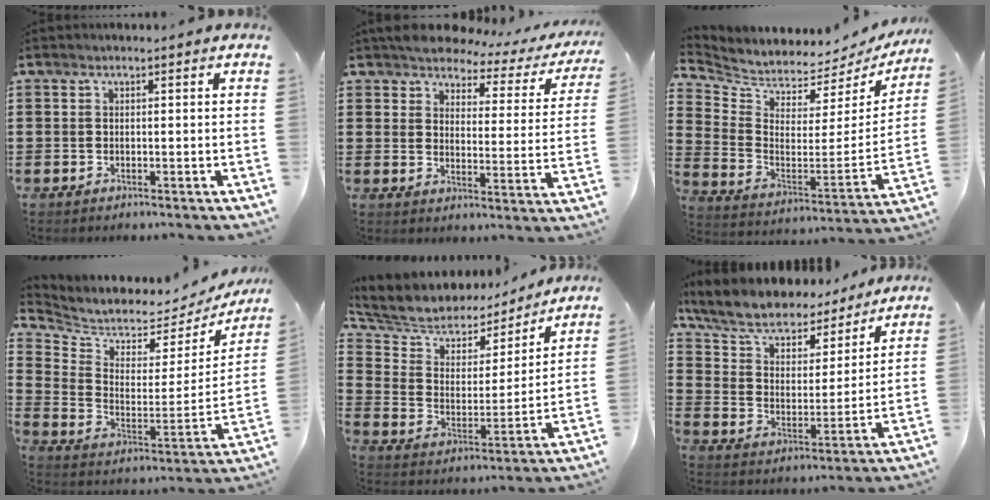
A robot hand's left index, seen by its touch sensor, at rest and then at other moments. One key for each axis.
{"total": 4.2, "fx": 4.1, "fy": 0.9, "fz": 0.7, "tx": -0.043, "ty": -0.026, "tz": 0.067}
{"total": 4.1, "fx": 3.9, "fy": 1.0, "fz": 0.2, "tx": -0.036, "ty": -0.054, "tz": 0.065}
{"total": 4.4, "fx": 4.3, "fy": 1.1, "fz": 0.3, "tx": -0.039, "ty": -0.047, "tz": 0.070}
{"total": 6.2, "fx": 5.4, "fy": 2.6, "fz": 1.2, "tx": -0.063, "ty": -0.036, "tz": 0.090}
{"total": 7.3, "fx": 6.5, "fy": 2.4, "fz": 2.3, "tx": -0.077, "ty": -0.041, "tz": 0.112}